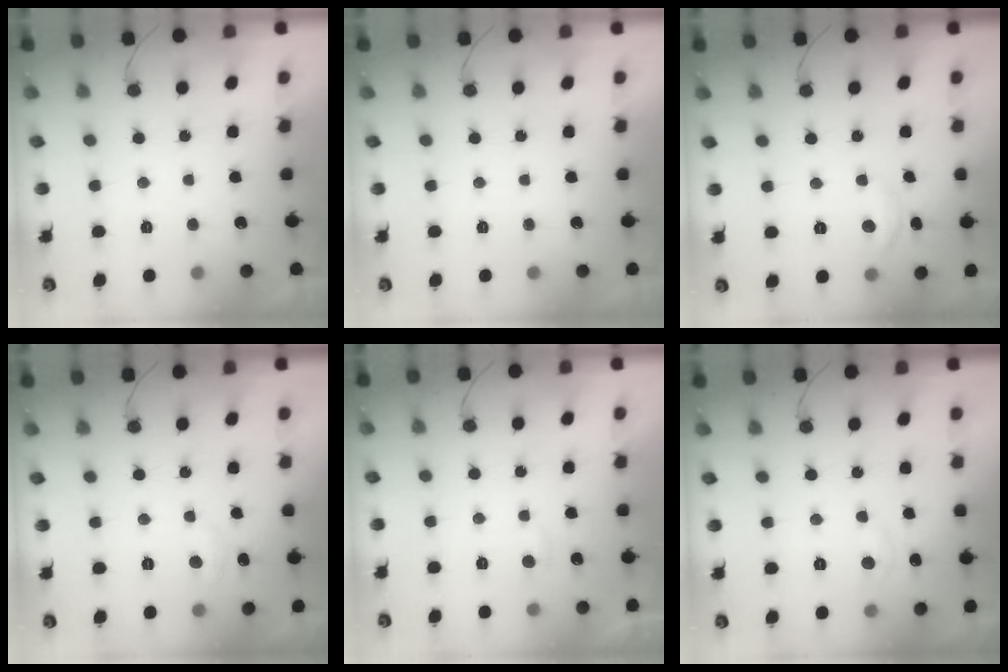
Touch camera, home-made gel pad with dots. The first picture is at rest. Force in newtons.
{"total": 0.0}
{"total": 5.6, "press": 5.6, "slide": 0.4}
{"total": 4.4, "press": 4.3, "slide": 0.6}
{"total": 2.7, "press": 2.7, "slide": 0.2}
{"total": 4.5, "press": 4.4, "slide": 0.6}